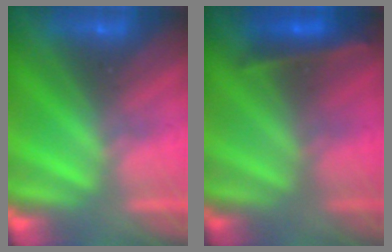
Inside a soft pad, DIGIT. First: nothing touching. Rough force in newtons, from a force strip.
{"total": 2.4}